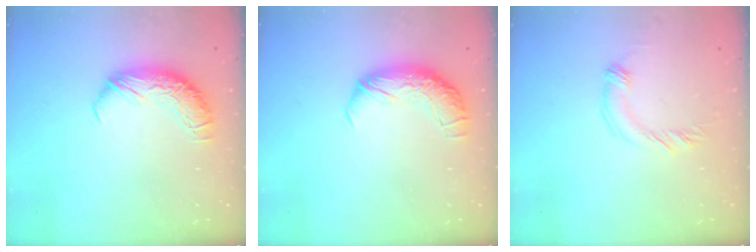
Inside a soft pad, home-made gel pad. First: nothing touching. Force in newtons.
{"total": 2.4, "press": 1.1, "slide": 2.1}
{"total": 3.0, "press": 2.9, "slide": 0.8}